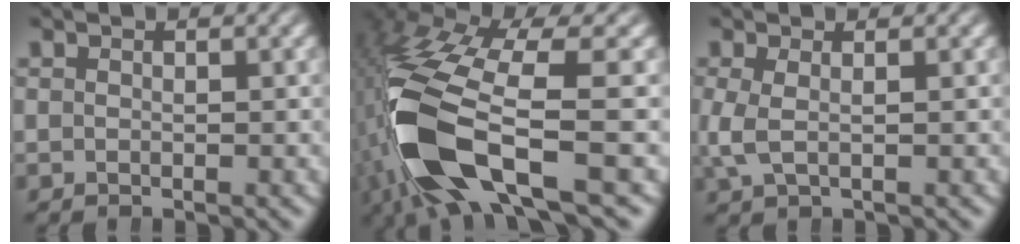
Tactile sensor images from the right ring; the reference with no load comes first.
{"total": 12.5, "force": [-1.5, 6.6, 10.5], "torque": [-0.258, -0.040, -0.006]}
{"total": 2.0, "force": [0.1, 0.9, 1.8], "torque": [-0.053, -0.008, 0.010]}